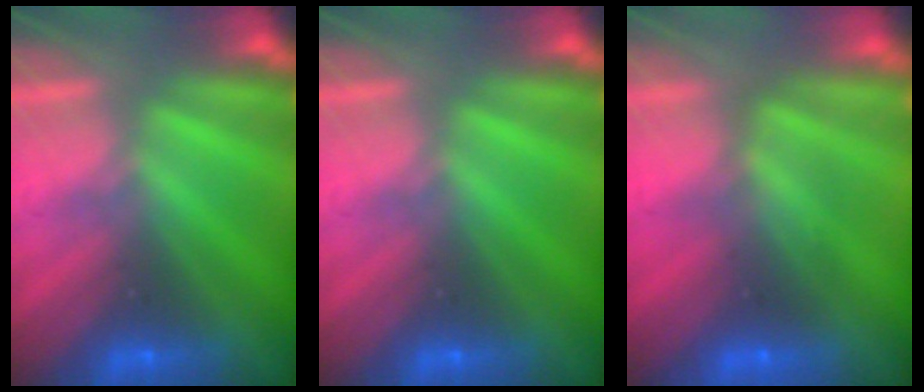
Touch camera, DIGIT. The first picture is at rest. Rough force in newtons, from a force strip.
{"total": 0.0}
{"total": 2.5}